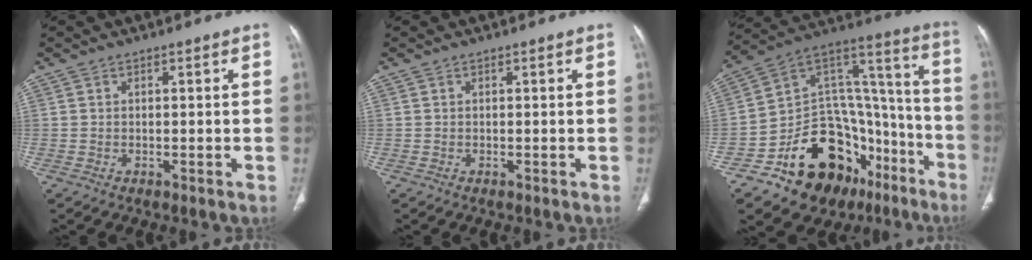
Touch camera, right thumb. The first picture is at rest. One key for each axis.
{"total": 0.0}
{"total": 28.7, "fx": -14.8, "fy": 18.4, "fz": 16.3, "tx": -0.183, "ty": 0.129, "tz": -0.218}